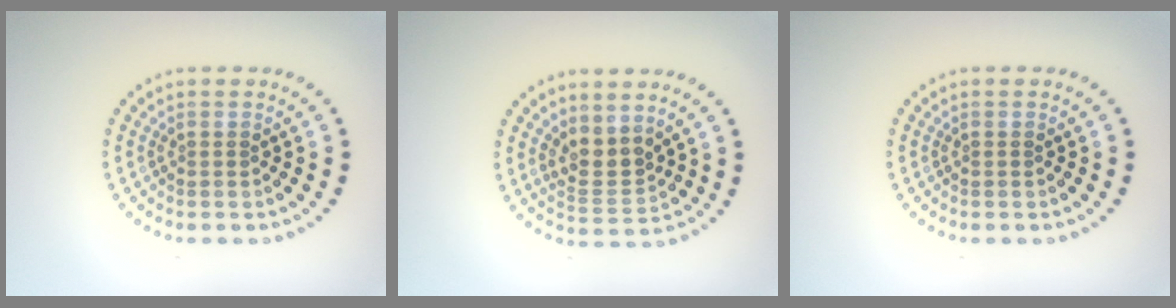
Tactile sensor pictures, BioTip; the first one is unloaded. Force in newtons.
{"total": 2.8, "press": 2.4, "slide": 1.4}
{"total": 0.0}